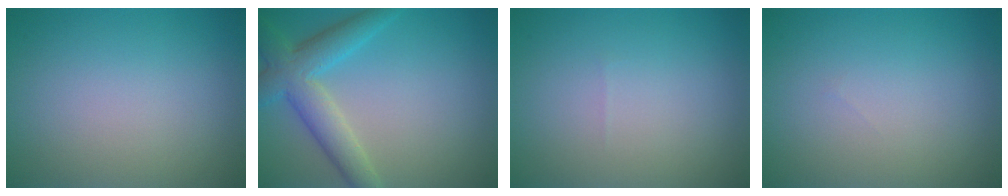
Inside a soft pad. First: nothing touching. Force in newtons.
{"total": 5.2, "press": 5.2, "slide": 0.3}
{"total": 0.0}
{"total": 0.0}